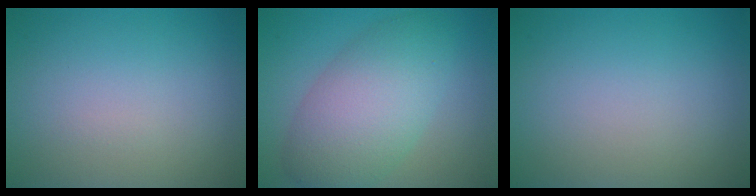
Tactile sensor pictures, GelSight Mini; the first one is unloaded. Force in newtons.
{"total": 7.4, "press": 7.4, "slide": 0.3}
{"total": 0.0}